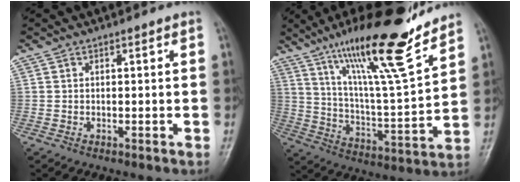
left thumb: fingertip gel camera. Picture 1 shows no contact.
{"total": 20.9, "force": [15.1, 2.6, 14.3], "torque": [-0.214, -0.079, 0.257]}